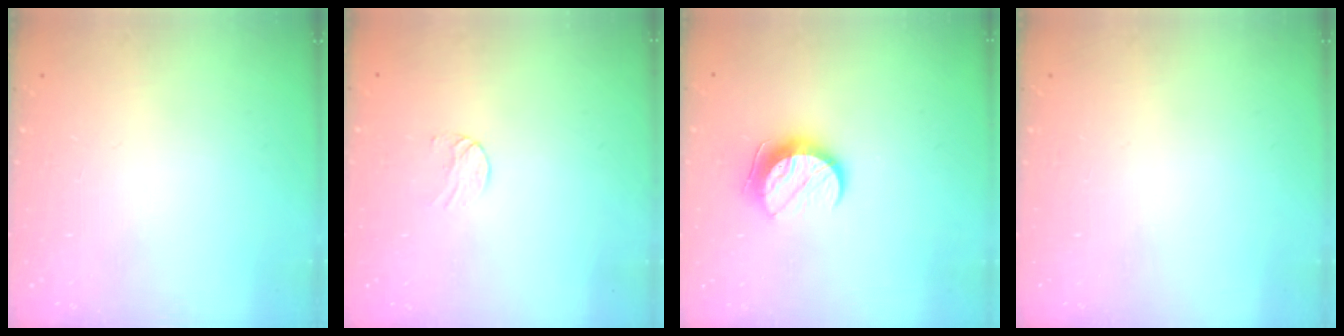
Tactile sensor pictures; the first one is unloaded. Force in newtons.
{"total": 5.7, "press": 5.7, "slide": 0.4}
{"total": 10.1, "press": 10.1, "slide": 0.8}
{"total": 0.0}